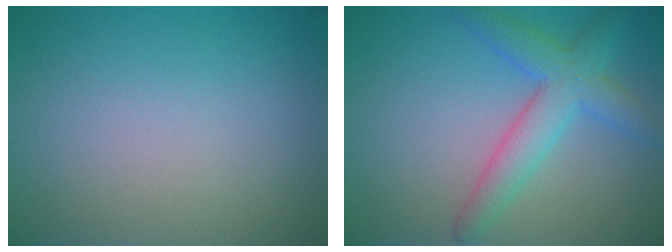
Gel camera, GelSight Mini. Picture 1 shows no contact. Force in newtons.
{"total": 4.6, "press": 4.6, "slide": 0.2}